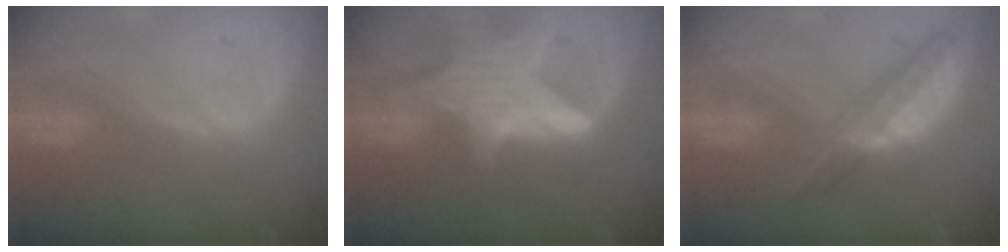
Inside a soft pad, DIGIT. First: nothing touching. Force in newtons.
{"total": 9.1, "press": 9.1, "slide": 0.8}
{"total": 6.5, "press": 5.7, "slide": 3.1}